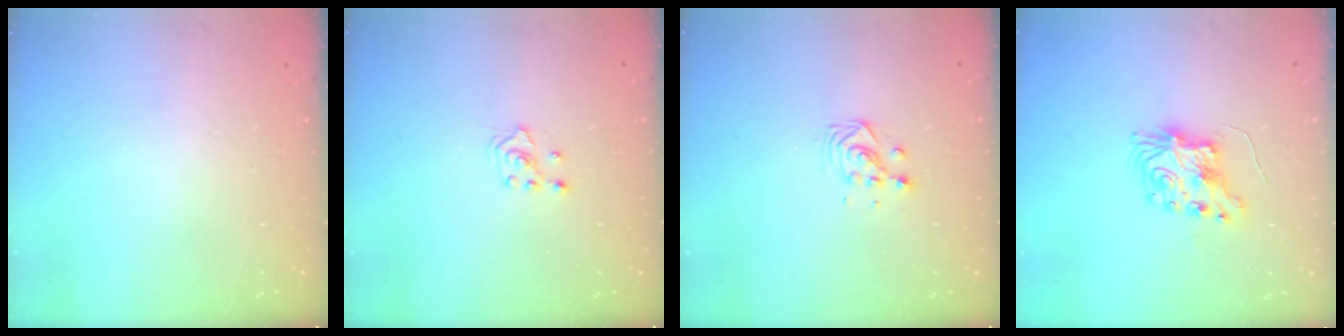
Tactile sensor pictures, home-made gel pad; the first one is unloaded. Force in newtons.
{"total": 3.2, "press": 3.1, "slide": 1.0}
{"total": 3.4, "press": 3.4, "slide": 0.2}
{"total": 8.4, "press": 8.4, "slide": 0.2}